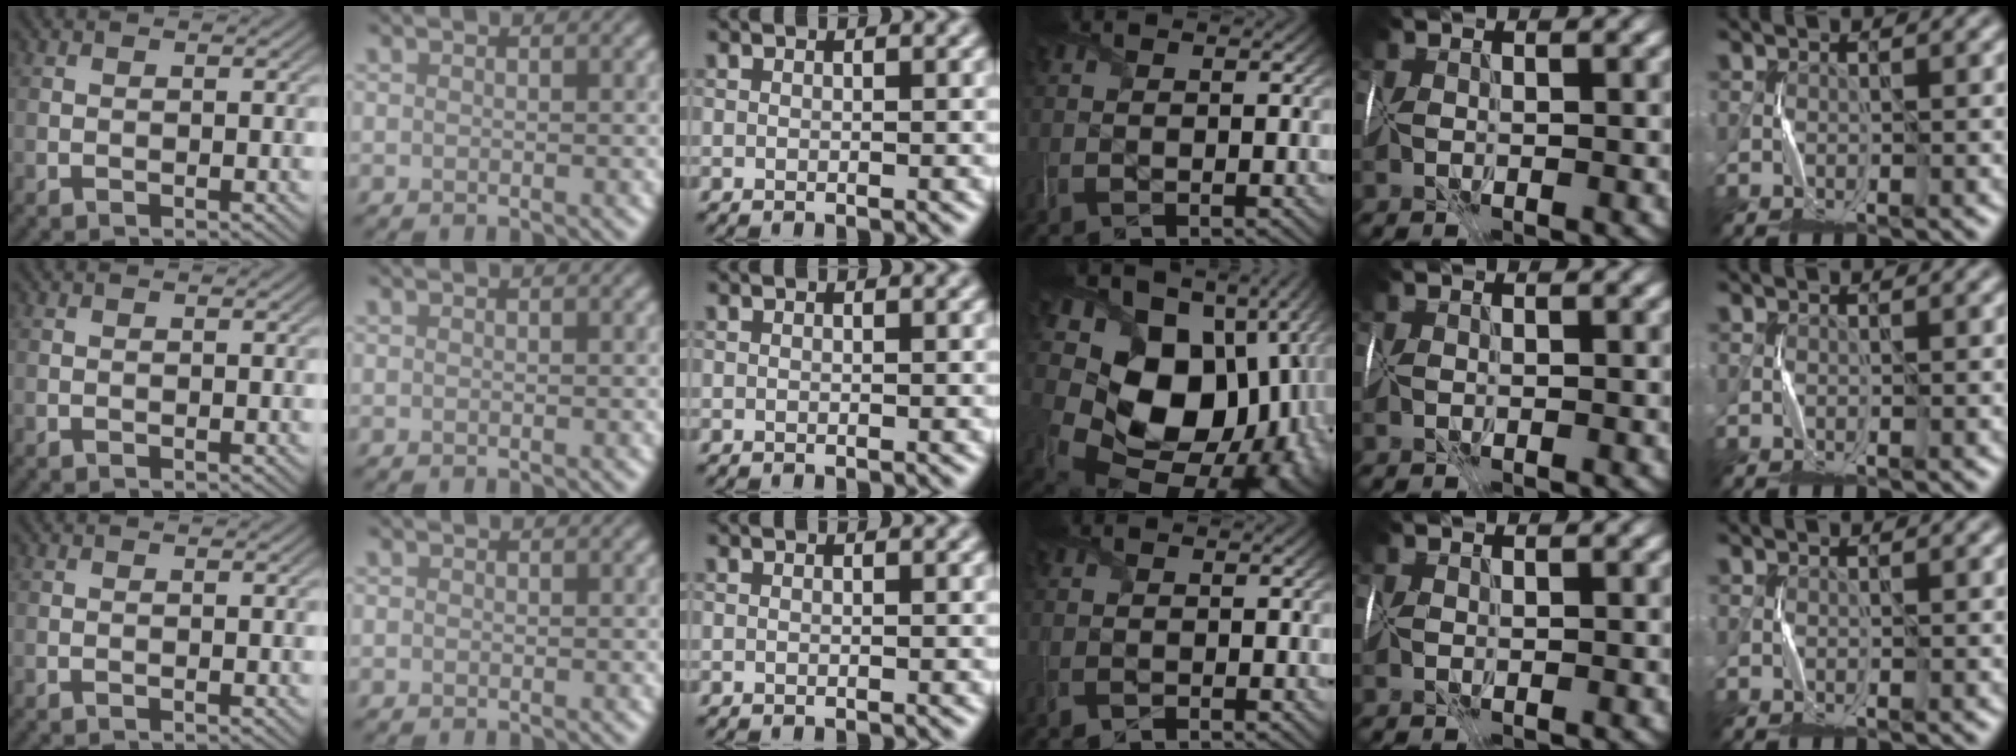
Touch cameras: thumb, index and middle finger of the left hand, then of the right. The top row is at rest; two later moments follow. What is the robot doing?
{"motion": "wrap", "object": "cellophane"}